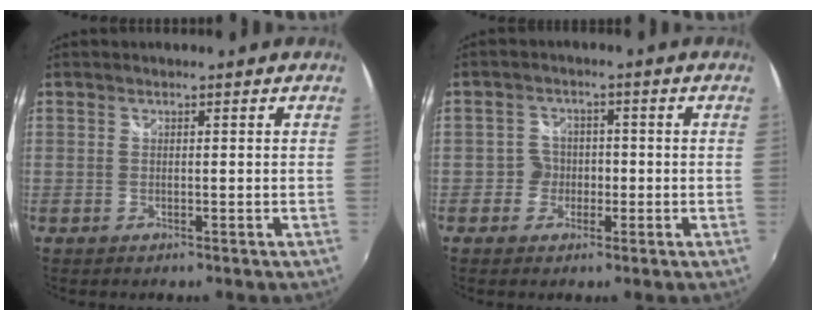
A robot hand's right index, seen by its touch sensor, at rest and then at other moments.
{"total": 3.4, "force": [-1.3, 3.1, 0.2], "torque": [-0.002, 0.010, -0.027]}